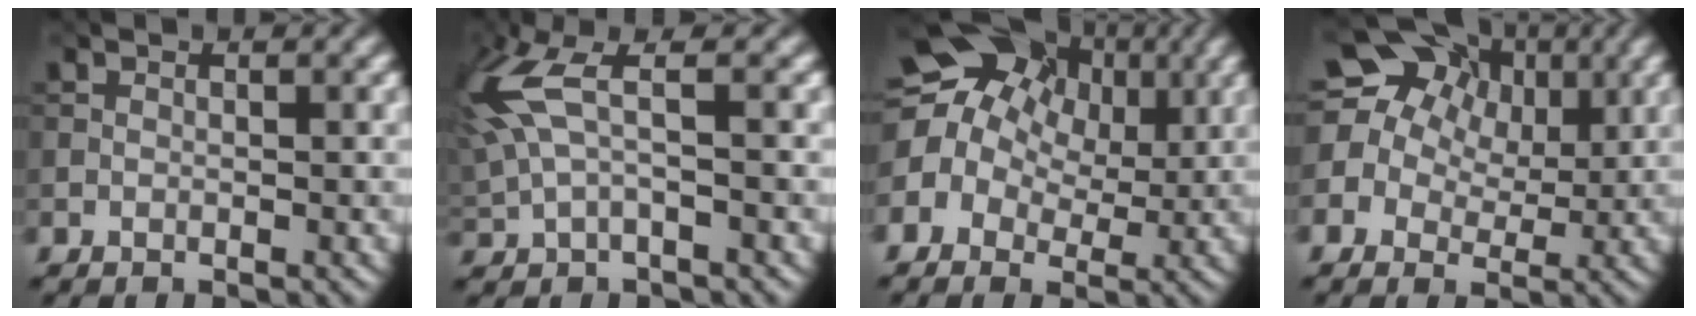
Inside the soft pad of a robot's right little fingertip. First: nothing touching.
{"total": 5.5, "force": [1.4, 1.7, 5.1], "torque": [-0.144, 0.007, 0.027]}
{"total": 14.2, "force": [3.9, 11.7, 7.1], "torque": [-0.148, 0.046, 0.038]}
{"total": 14.6, "force": [5.6, 11.7, 6.7], "torque": [-0.149, 0.044, 0.084]}